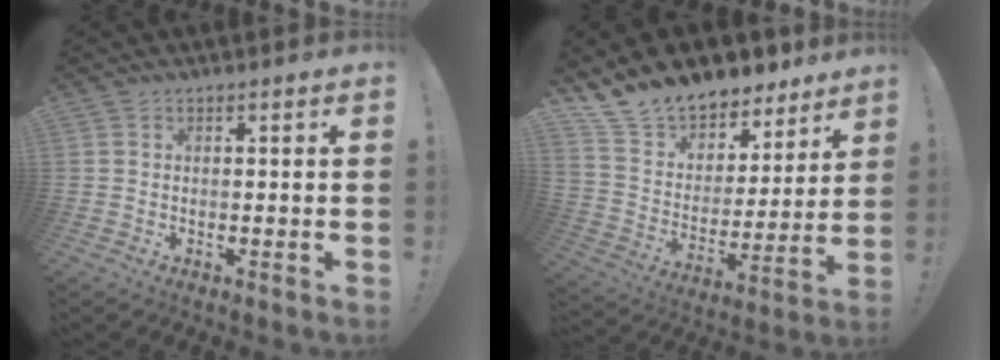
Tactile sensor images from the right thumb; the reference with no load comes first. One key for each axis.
{"total": 14.4, "fx": 12.5, "fy": 6.6, "fz": 2.9, "tx": -0.066, "ty": -0.101, "tz": 0.235}